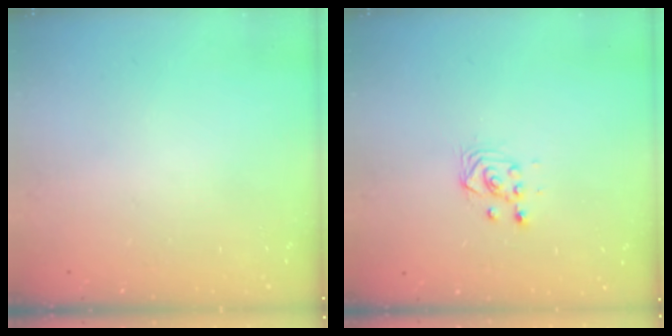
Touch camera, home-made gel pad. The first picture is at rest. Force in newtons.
{"total": 3.2, "press": 2.9, "slide": 1.4}